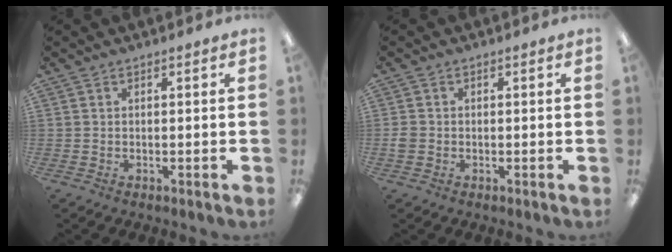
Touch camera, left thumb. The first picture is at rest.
{"total": 1.9, "force": [-0.4, 1.7, 0.8], "torque": [-0.012, 0.003, -0.008]}